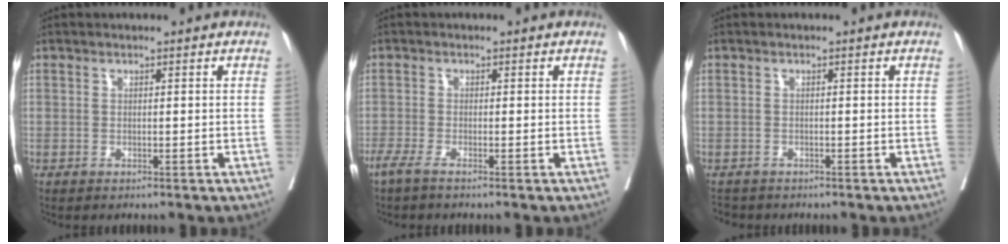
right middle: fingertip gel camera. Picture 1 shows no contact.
{"total": 2.1, "force": [-1.6, -0.1, 1.4], "torque": [-0.026, -0.004, -0.030]}
{"total": 2.5, "force": [-2.2, 1.0, 0.2], "torque": [-0.012, -0.006, -0.035]}